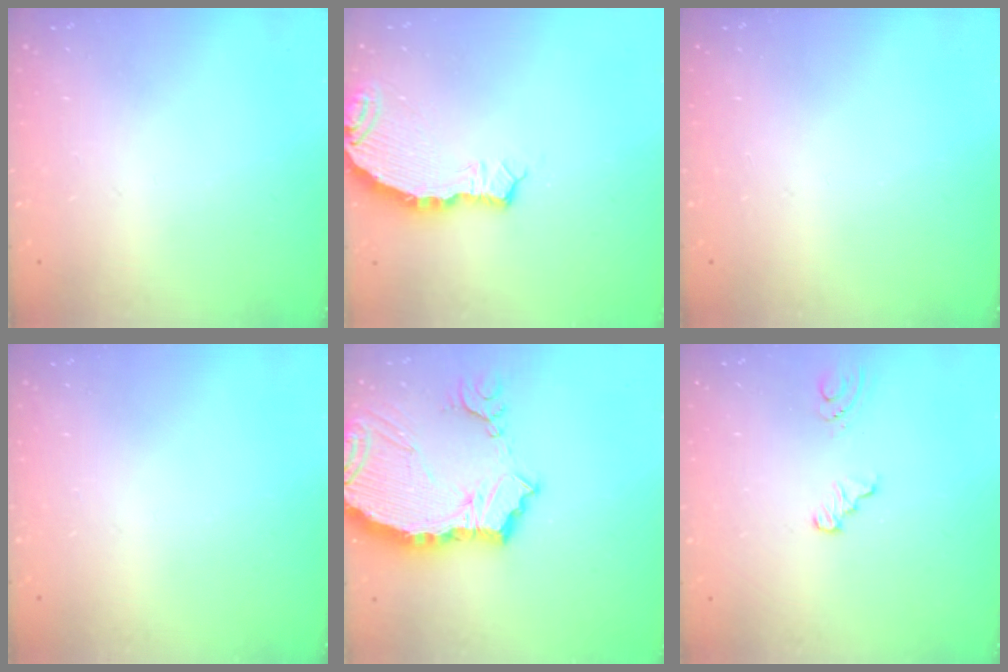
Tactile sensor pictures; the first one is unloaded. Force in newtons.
{"total": 5.6, "press": 5.5, "slide": 1.0}
{"total": 0.0}
{"total": 0.0}
{"total": 13.2, "press": 13.1, "slide": 1.6}
{"total": 3.6, "press": 3.2, "slide": 1.7}